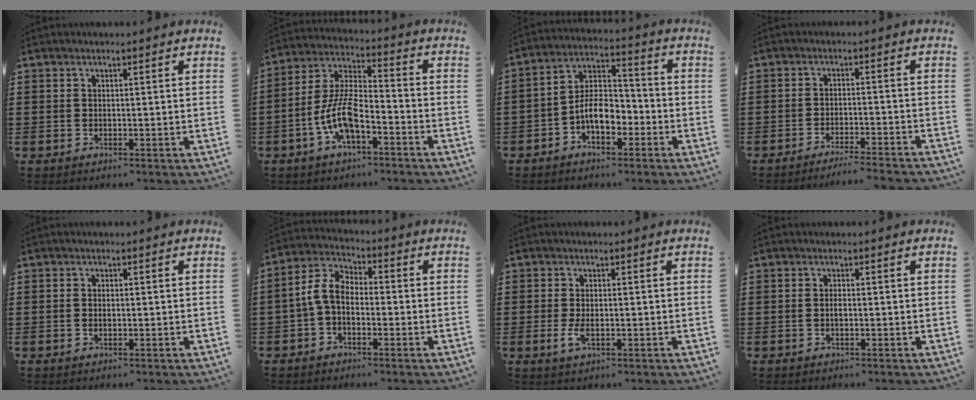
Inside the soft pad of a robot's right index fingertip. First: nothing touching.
{"total": 9.3, "force": [-4.1, 3.7, 7.4], "torque": [-0.177, -0.001, -0.082]}
{"total": 7.0, "force": [-3.1, 3.9, 4.9], "torque": [-0.099, 0.014, -0.061]}
{"total": 3.0, "force": [-2.9, -0.5, 0.7], "torque": [-0.014, -0.004, -0.060]}
{"total": 0.7, "force": [-0.1, 0.4, 0.6], "torque": [-0.013, 0.001, -0.001]}
{"total": 5.4, "force": [-1.1, 3.4, 4.0], "torque": [-0.116, 0.001, -0.031]}
{"total": 2.6, "force": [-0.5, 1.1, 2.3], "torque": [-0.060, -0.008, -0.012]}
{"total": 0.7, "force": [-0.1, 0.3, 0.6], "torque": [-0.014, -0.001, -0.001]}